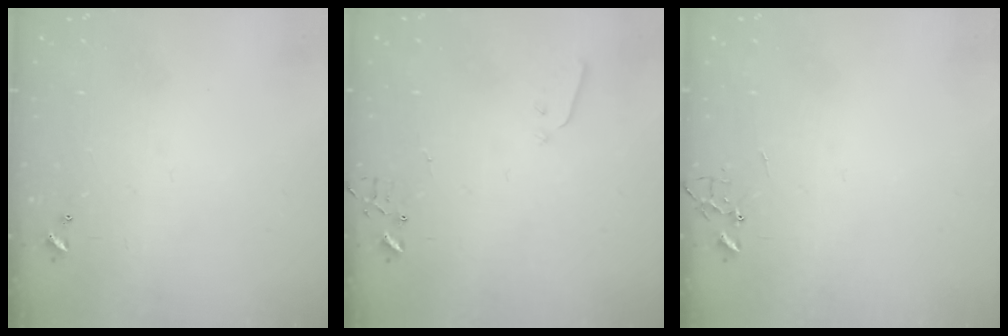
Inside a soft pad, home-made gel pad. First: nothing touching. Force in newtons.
{"total": 3.0, "press": 3.0, "slide": 0.3}
{"total": 0.0}